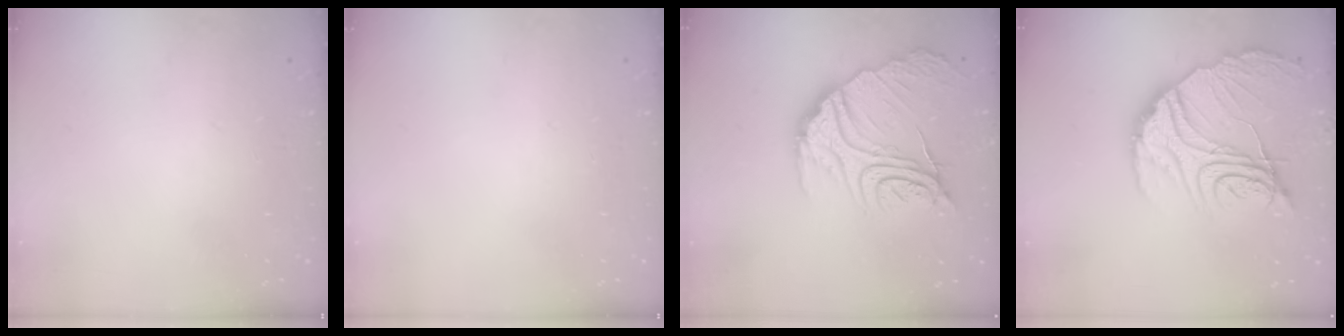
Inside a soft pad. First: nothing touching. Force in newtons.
{"total": 0.0}
{"total": 19.9, "press": 19.8, "slide": 1.9}
{"total": 22.7, "press": 22.6, "slide": 2.3}